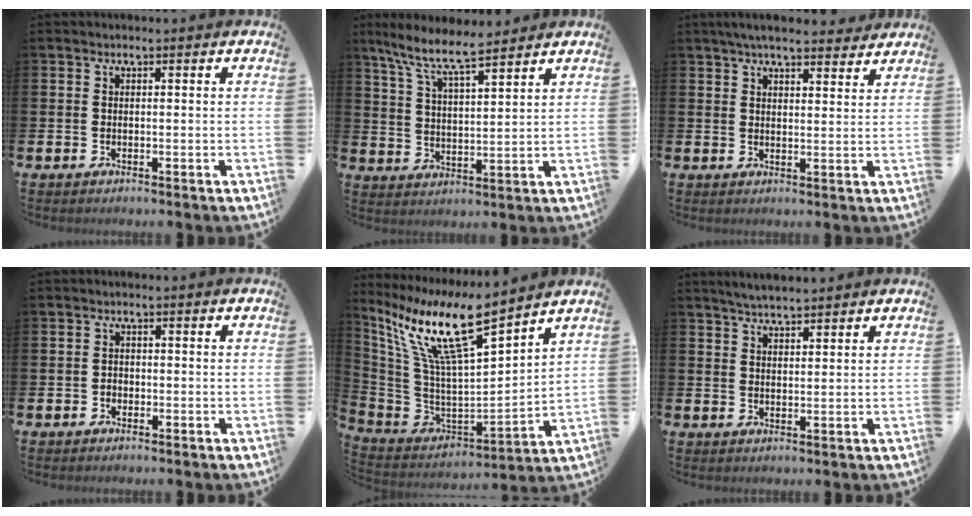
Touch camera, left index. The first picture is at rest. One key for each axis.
{"total": 8.5, "fx": 7.5, "fy": 1.1, "fz": 3.9, "tx": -0.100, "ty": -0.031, "tz": 0.135}
{"total": 5.1, "fx": 4.7, "fy": 0.8, "fz": 1.7, "tx": -0.029, "ty": -0.019, "tz": 0.084}
{"total": 1.1, "fx": -0.4, "fy": 0.9, "fz": 0.3, "tx": -0.002, "ty": 0.002, "tz": -0.010}
{"total": 12.9, "fx": 8.9, "fy": 2.4, "fz": 9.0, "tx": -0.221, "ty": -0.063, "tz": 0.147}
{"total": 3.8, "fx": 3.7, "fy": 0.4, "fz": 0.9, "tx": -0.020, "ty": -0.011, "tz": 0.067}